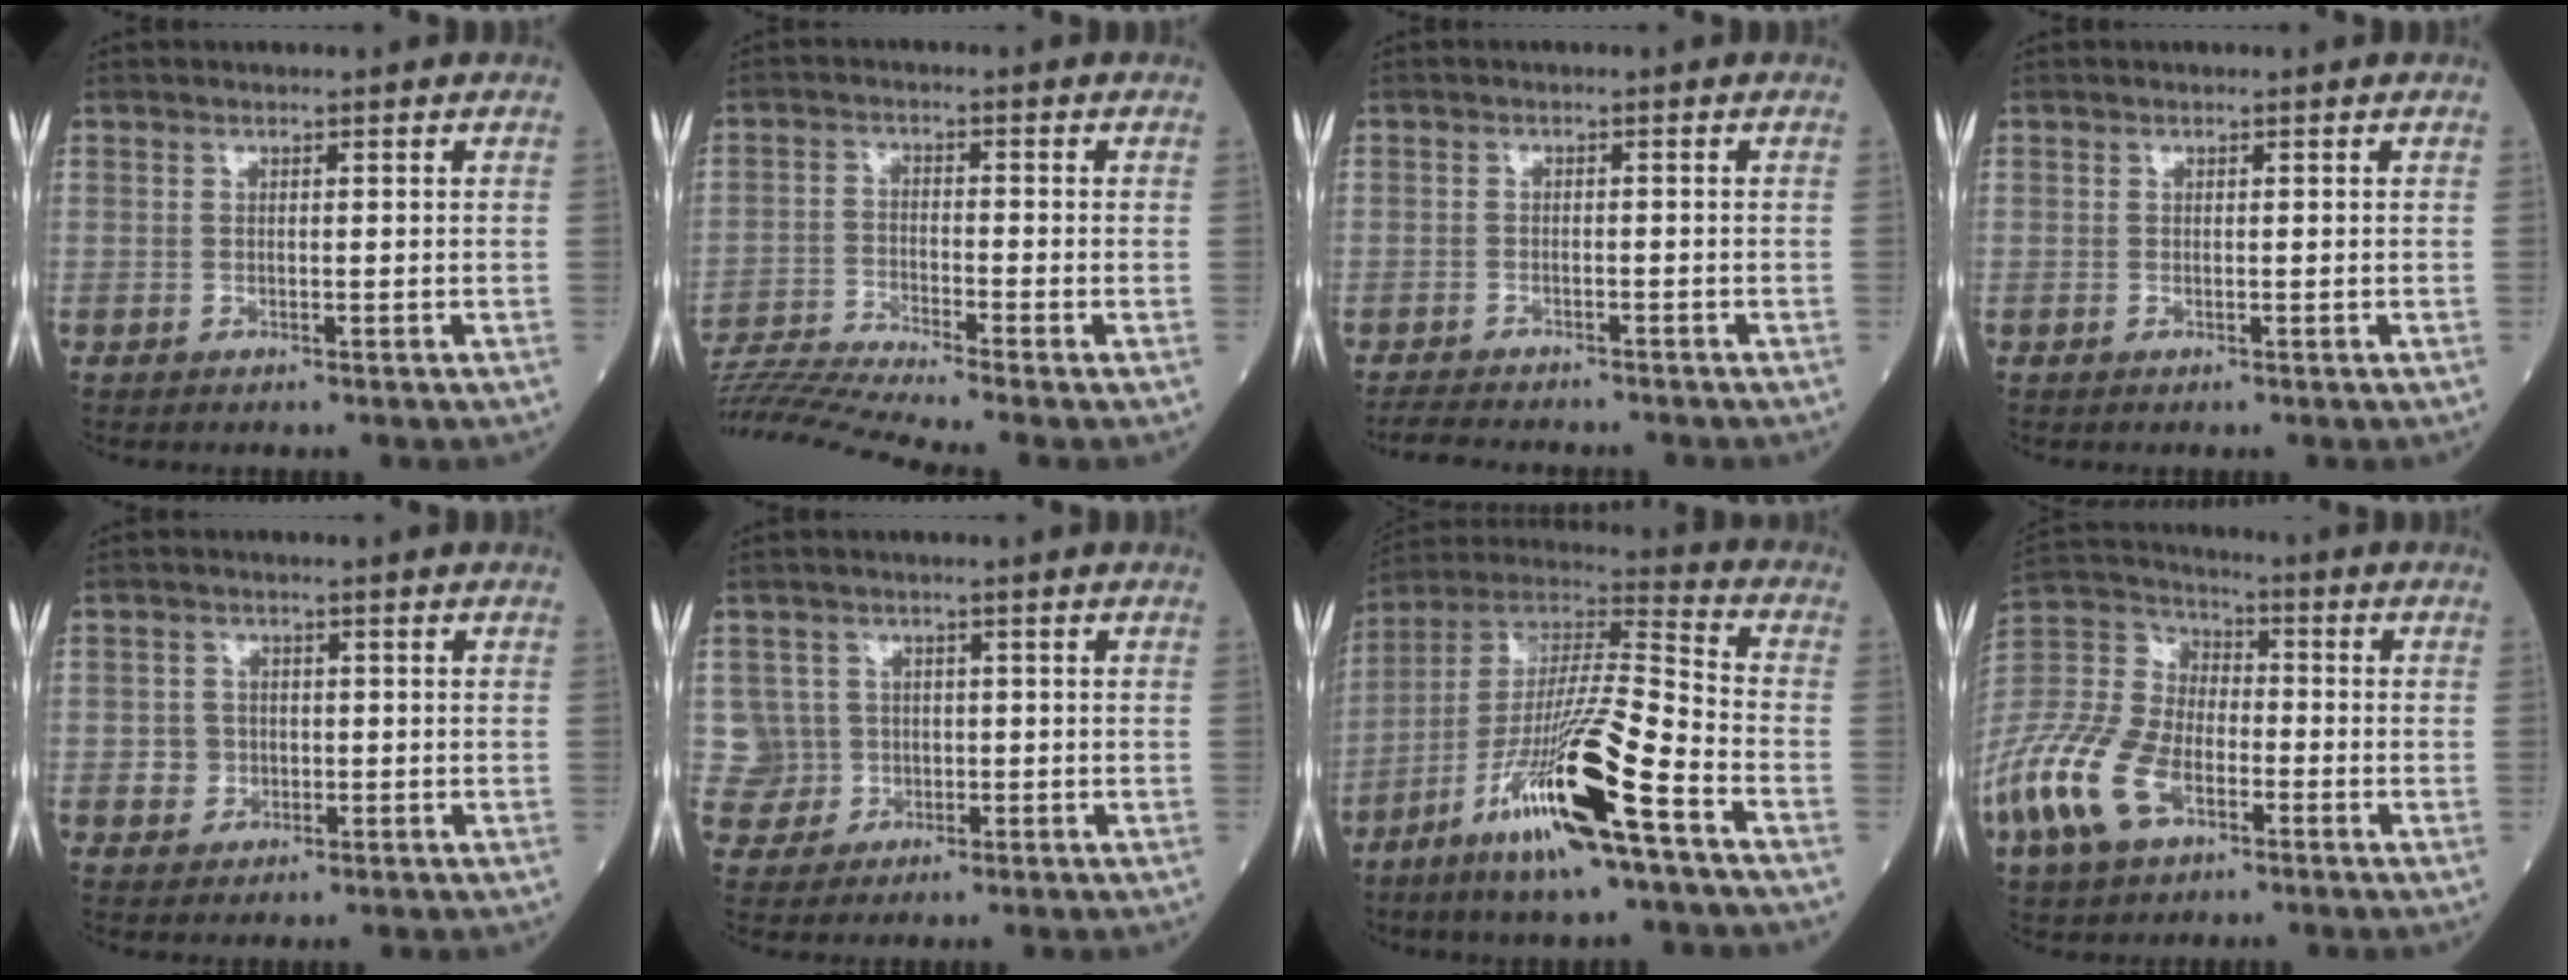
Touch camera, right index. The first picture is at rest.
{"total": 10.1, "force": [-9.1, -3.0, 3.2], "torque": [-0.050, -0.015, -0.163]}
{"total": 6.1, "force": [-5.6, 1.5, 1.8], "torque": [-0.029, -0.011, -0.087]}
{"total": 0.0}
{"total": 2.8, "force": [-0.5, 2.7, 0.6], "torque": [-0.005, 0.007, -0.004]}
{"total": 4.7, "force": [0.0, 4.6, -0.7], "torque": [0.022, 0.013, 0.003]}
{"total": 19.3, "force": [-9.5, 1.1, 16.7], "torque": [-0.336, -0.035, -0.179]}
{"total": 16.9, "force": [-8.0, 9.4, 11.6], "torque": [-0.279, 0.003, -0.154]}